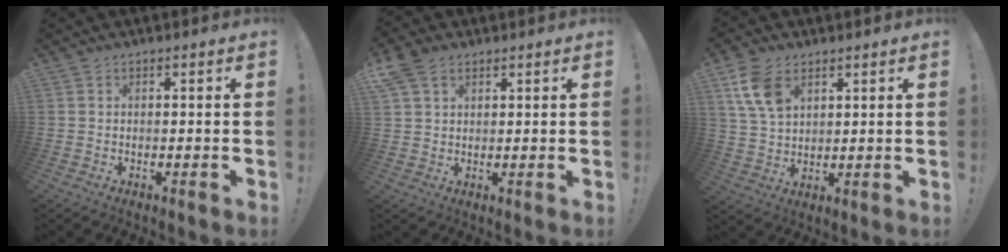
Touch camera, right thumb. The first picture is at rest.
{"total": 6.5, "force": [3.4, 4.5, 3.3], "torque": [-0.059, -0.003, 0.068]}
{"total": 10.4, "force": [5.2, 6.4, 6.3], "torque": [-0.118, -0.013, 0.103]}